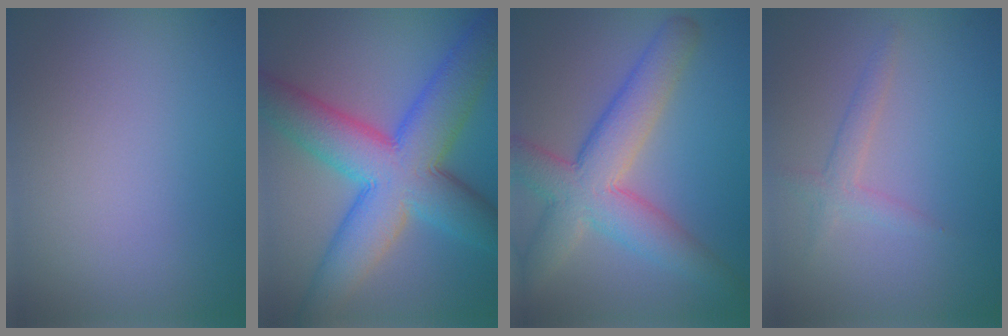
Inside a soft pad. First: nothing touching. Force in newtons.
{"total": 11.7, "press": 11.7, "slide": 0.2}
{"total": 7.4, "press": 7.4, "slide": 0.7}
{"total": 1.6, "press": 1.6, "slide": 0.1}